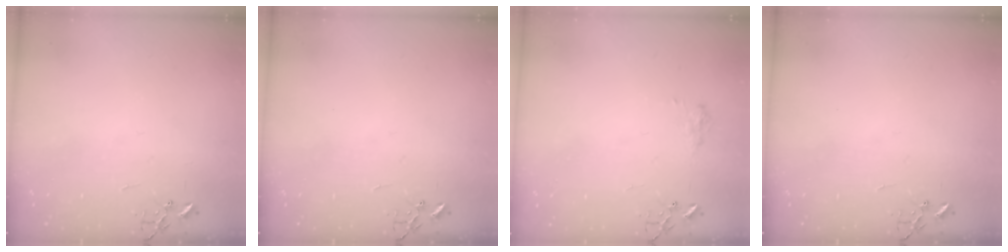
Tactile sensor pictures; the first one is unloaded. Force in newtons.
{"total": 0.0}
{"total": 7.7, "press": 7.7, "slide": 0.4}
{"total": 0.0}